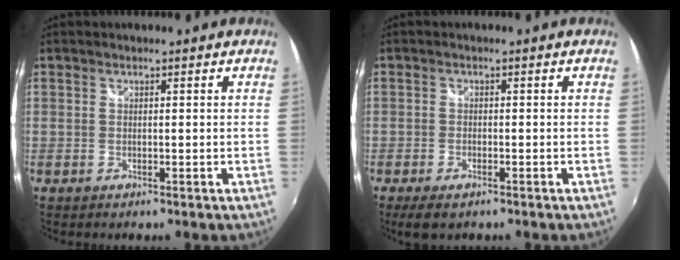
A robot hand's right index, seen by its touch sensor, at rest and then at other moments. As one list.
[{"total": 4.3, "force": [-3.1, 1.6, 2.5], "torque": [-0.061, -0.018, -0.053]}]